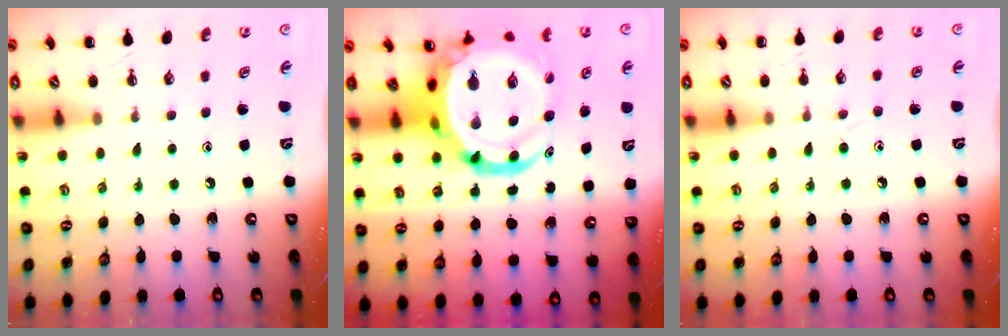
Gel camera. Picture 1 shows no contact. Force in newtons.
{"total": 14.2, "press": 13.7, "slide": 4.0}
{"total": 5.8, "press": 5.4, "slide": 2.1}